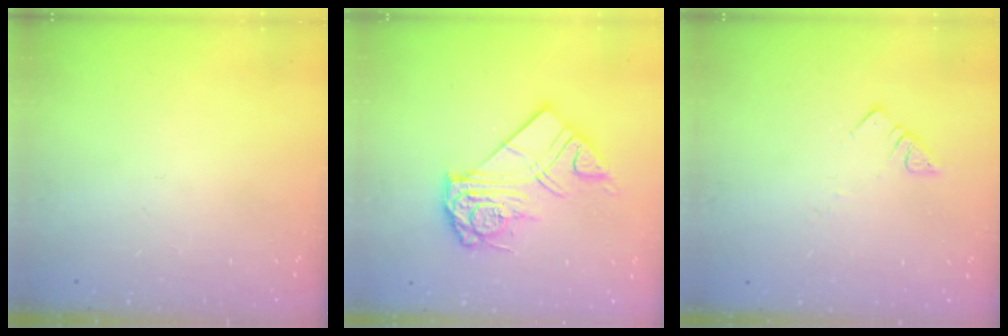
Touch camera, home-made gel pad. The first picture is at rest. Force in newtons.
{"total": 13.7, "press": 13.6, "slide": 1.4}
{"total": 3.0, "press": 3.0, "slide": 0.1}